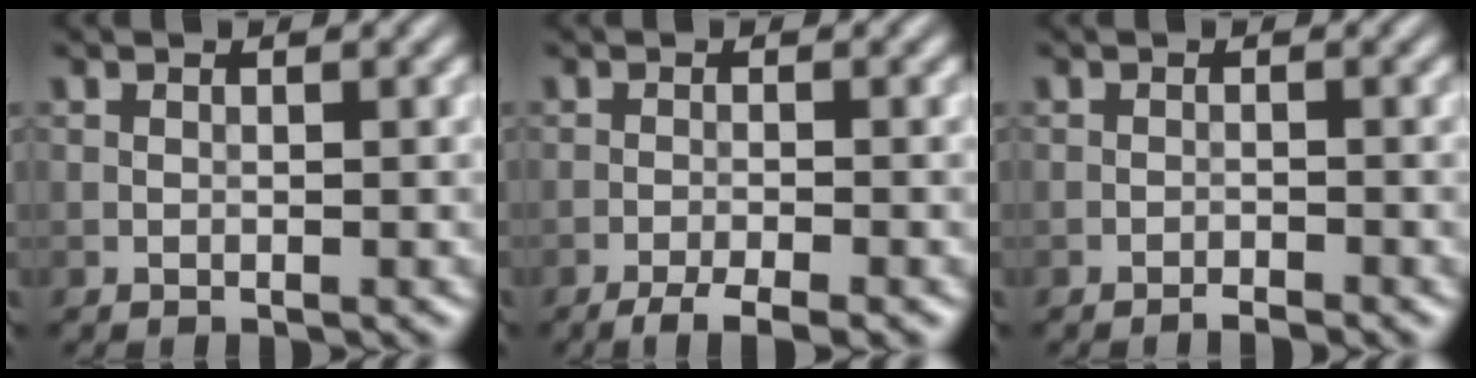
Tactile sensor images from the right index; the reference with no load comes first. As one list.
[{"total": 3.4, "force": [-2.4, 0.6, 2.4], "torque": [-0.042, 0.001, -0.044]}, {"total": 1.0, "force": [-0.9, 0.0, 0.5], "torque": [-0.008, 0.004, -0.019]}]